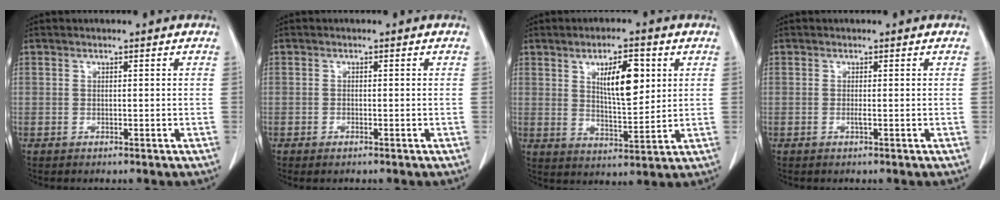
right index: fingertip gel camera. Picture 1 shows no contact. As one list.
[{"total": 1.0, "force": [-0.7, 0.2, 0.7], "torque": [-0.015, -0.002, -0.009]}, {"total": 8.8, "force": [3.0, 2.7, 7.8], "torque": [-0.130, 0.001, 0.056]}, {"total": 0.6, "force": [-0.1, -0.1, 0.5], "torque": [-0.012, -0.001, -0.004]}]